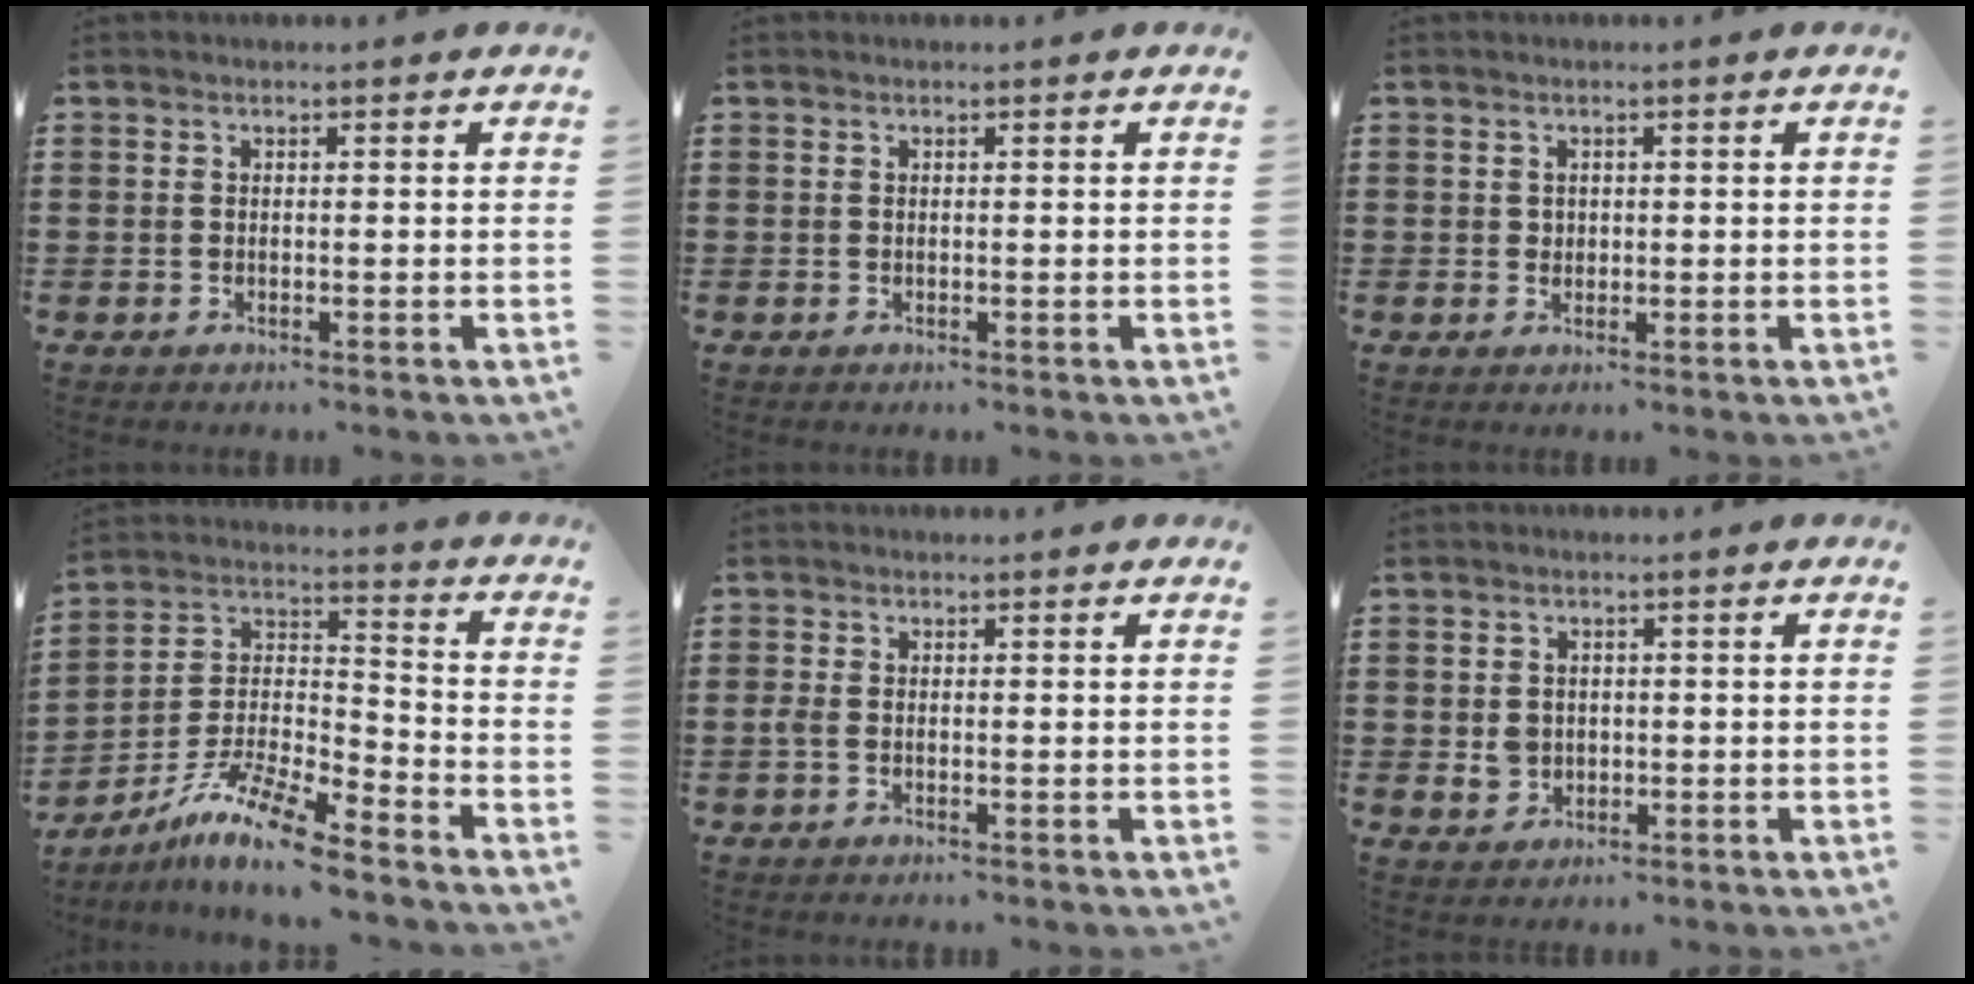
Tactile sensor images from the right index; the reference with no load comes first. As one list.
[{"total": 0.0}, {"total": 0.9, "force": [0.3, 0.9, 0.2], "torque": [-0.007, 0.003, 0.007]}, {"total": 10.6, "force": [-8.8, 1.2, 5.8], "torque": [-0.128, 0.008, -0.179]}, {"total": 1.1, "force": [-0.5, 0.4, 0.9], "torque": [-0.026, -0.005, -0.011]}, {"total": 2.3, "force": [-0.1, 2.0, 1.1], "torque": [-0.028, 0.004, -0.001]}]